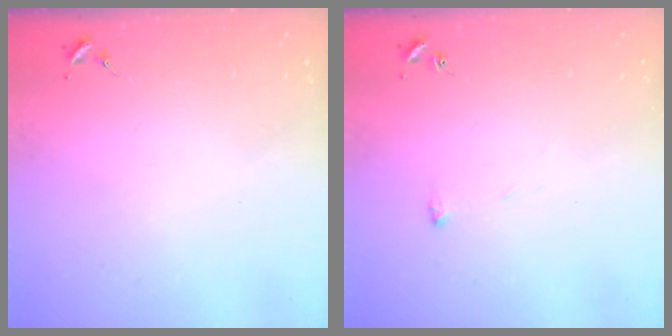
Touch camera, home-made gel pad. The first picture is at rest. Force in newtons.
{"total": 4.9, "press": 4.9, "slide": 0.4}